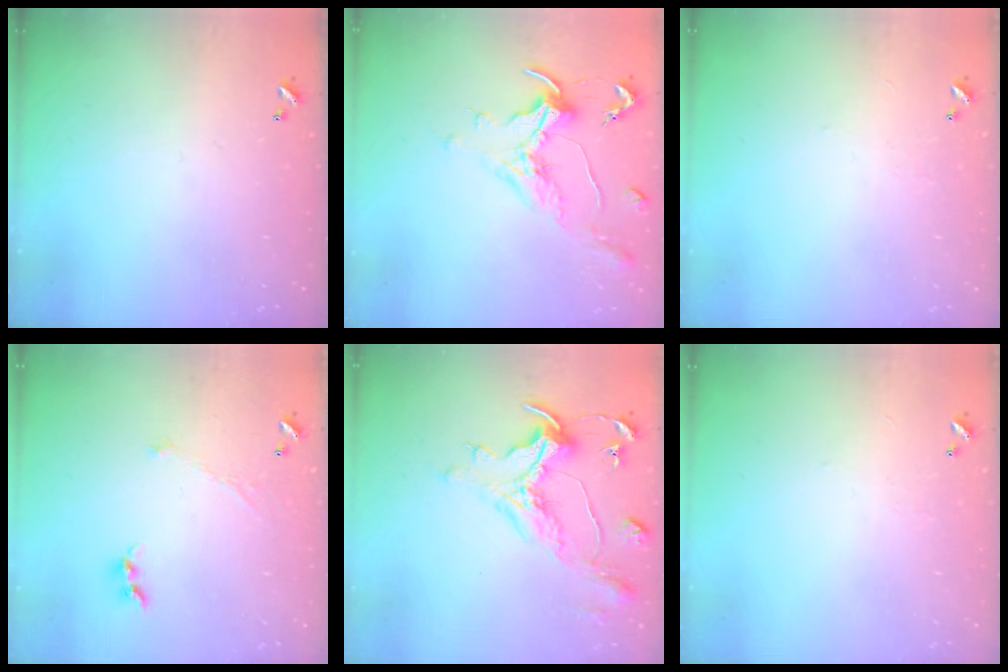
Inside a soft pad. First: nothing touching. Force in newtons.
{"total": 1.8, "press": 1.5, "slide": 0.9}
{"total": 2.3, "press": 2.3, "slide": 0.4}
{"total": 1.2, "press": 1.2, "slide": 0.1}
{"total": 1.5, "press": 0.8, "slide": 1.2}
{"total": 2.3, "press": 2.3, "slide": 0.4}